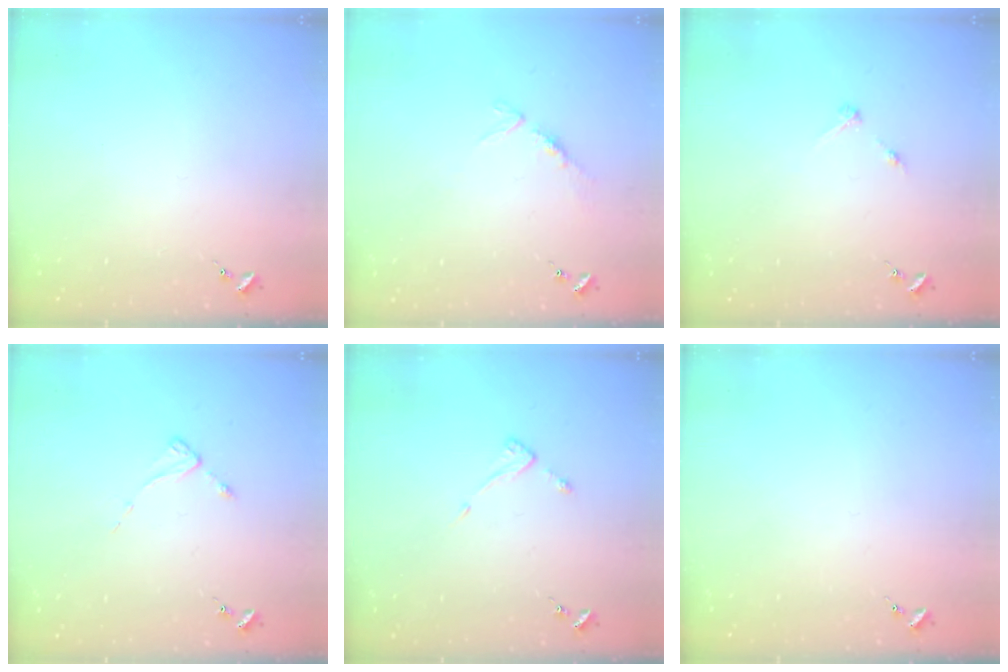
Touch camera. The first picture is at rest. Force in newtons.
{"total": 5.9, "press": 5.9, "slide": 0.5}
{"total": 2.8, "press": 2.8, "slide": 0.3}
{"total": 2.1, "press": 2.0, "slide": 0.4}
{"total": 3.8, "press": 3.7, "slide": 0.4}
{"total": 0.0}